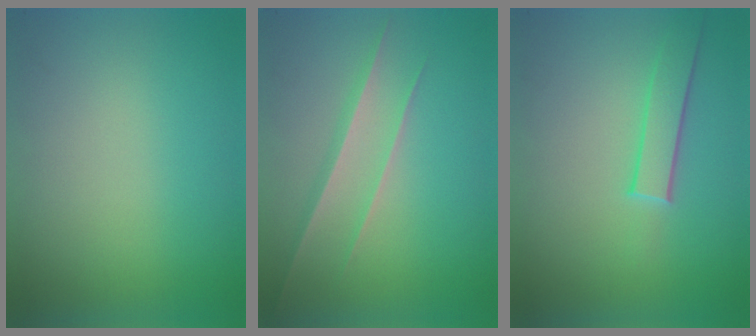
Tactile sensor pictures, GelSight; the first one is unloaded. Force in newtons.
{"total": 1.5}
{"total": 1.9}